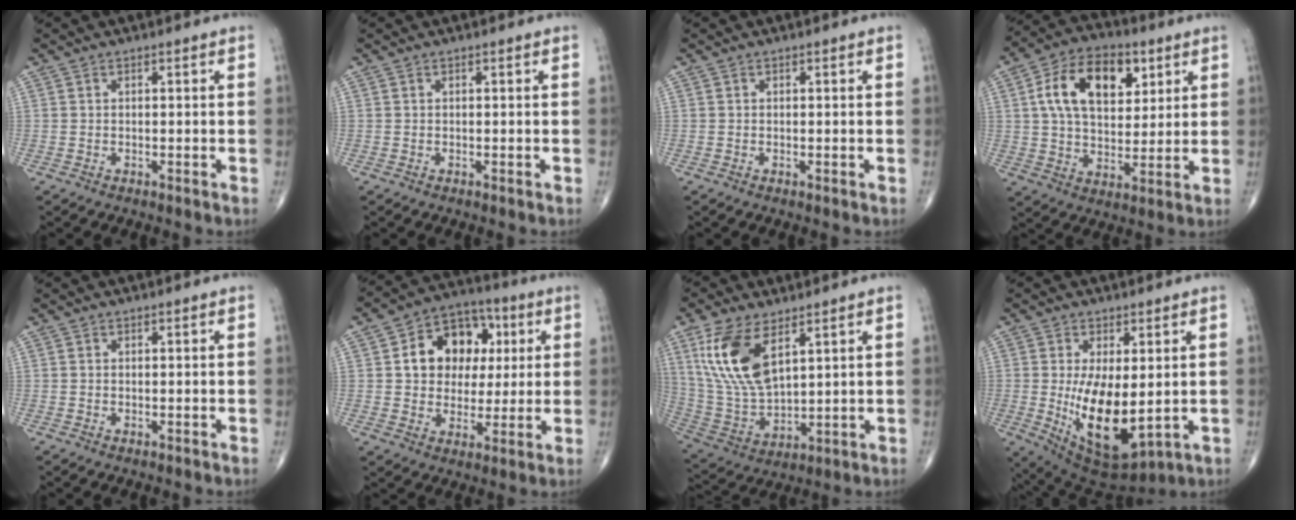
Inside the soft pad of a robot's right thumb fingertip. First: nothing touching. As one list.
[{"total": 0.0}, {"total": 0.0}, {"total": 16.1, "force": [5.4, 9.8, 11.6], "torque": [-0.170, -0.005, 0.091]}, {"total": 0.0}, {"total": 14.3, "force": [3.2, 11.0, 8.6], "torque": [-0.087, 0.011, 0.047]}, {"total": 15.2, "force": [6.9, 7.2, 11.4], "torque": [-0.227, -0.024, 0.149]}, {"total": 13.6, "force": [-0.6, 6.2, 12.1], "torque": [-0.194, -0.028, 0.011]}]